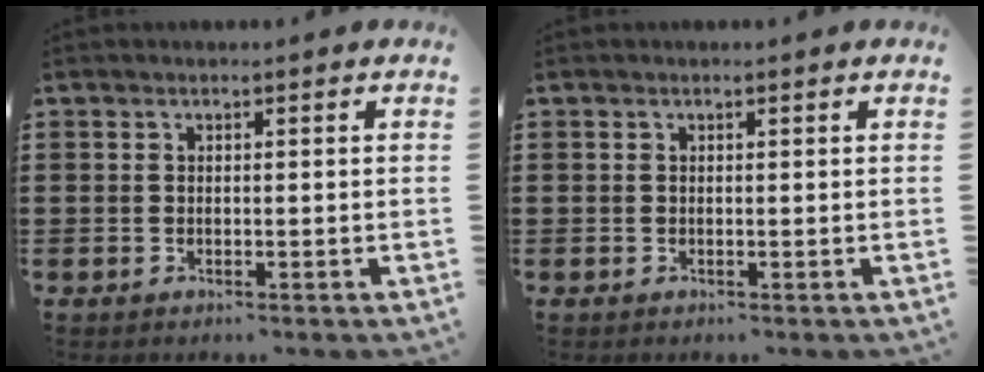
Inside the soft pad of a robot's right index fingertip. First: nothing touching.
{"total": 0.0}